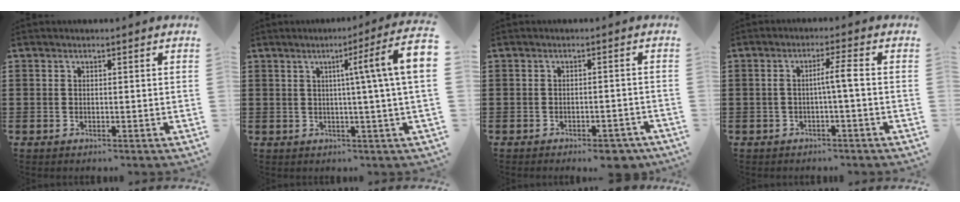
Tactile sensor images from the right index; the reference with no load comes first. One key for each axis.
{"total": 8.2, "fx": 1.5, "fy": -1.0, "fz": 8.0, "tx": -0.133, "ty": -0.011, "tz": 0.017}
{"total": 2.8, "fx": -2.5, "fy": 0.4, "fz": 1.2, "tx": -0.019, "ty": 0.003, "tz": -0.047}
{"total": 3.3, "fx": -0.4, "fy": -0.2, "fz": 3.2, "tx": -0.060, "ty": 0.000, "tz": -0.013}